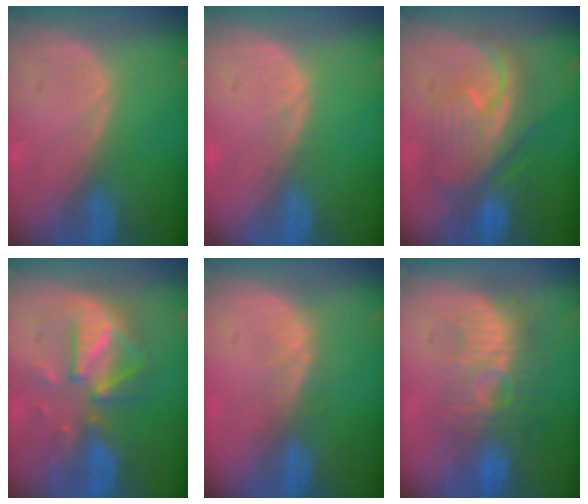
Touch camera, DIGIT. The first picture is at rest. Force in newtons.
{"total": 0.6, "press": 0.6, "slide": 0.1}
{"total": 9.1, "press": 9.0, "slide": 0.6}
{"total": 8.8, "press": 8.8, "slide": 0.4}
{"total": 2.3, "press": 1.9, "slide": 1.4}
{"total": 9.1, "press": 8.7, "slide": 2.7}